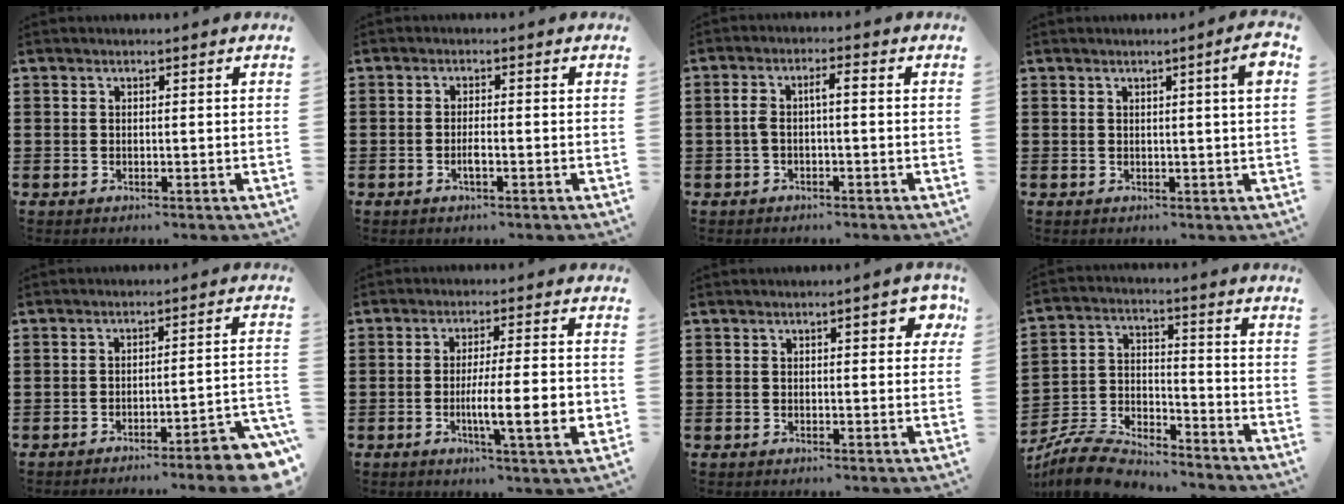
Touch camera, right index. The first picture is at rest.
{"total": 1.8, "force": [-0.7, 0.2, 1.7], "torque": [-0.038, -0.004, -0.016]}
{"total": 3.2, "force": [-0.3, 0.8, 3.1], "torque": [-0.073, 0.002, -0.013]}
{"total": 3.5, "force": [1.1, -0.2, 3.3], "torque": [-0.054, -0.007, 0.014]}
{"total": 4.8, "force": [-4.1, -0.1, 2.6], "torque": [-0.043, -0.012, -0.080]}
{"total": 9.9, "force": [-2.0, 1.5, 9.6], "torque": [-0.154, -0.011, -0.034]}
{"total": 3.5, "force": [1.3, 1.0, 3.1], "torque": [-0.040, -0.001, 0.015]}
{"total": 7.8, "force": [-7.4, 1.7, 1.8], "torque": [-0.049, 0.013, -0.148]}